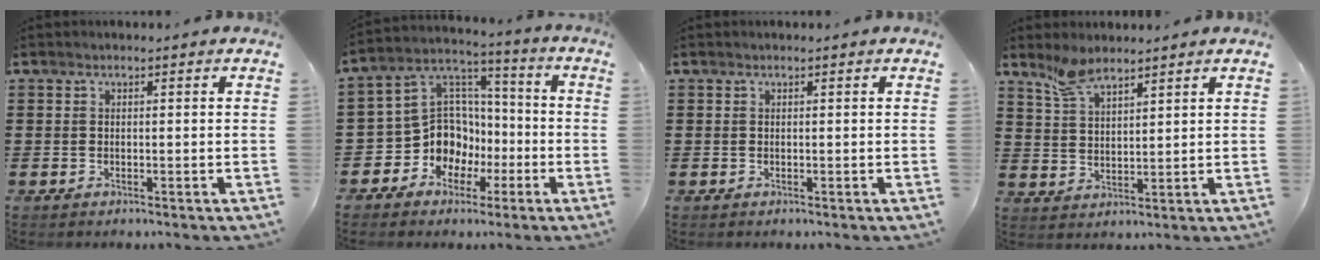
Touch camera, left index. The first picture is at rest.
{"total": 10.4, "force": [-3.0, 9.5, 3.1], "torque": [-0.109, -0.003, -0.051]}
{"total": 0.0}
{"total": 4.8, "force": [4.0, 1.3, 2.2], "torque": [-0.055, -0.003, 0.075]}